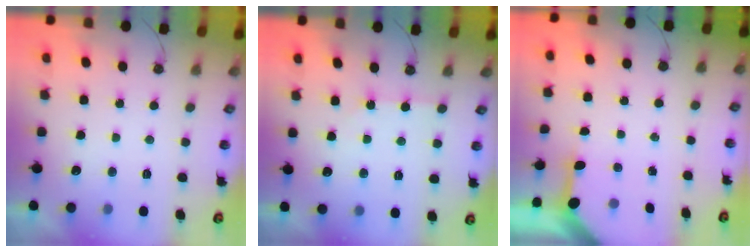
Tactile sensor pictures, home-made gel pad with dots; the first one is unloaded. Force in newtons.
{"total": 4.2, "press": 4.2, "slide": 0.6}
{"total": 3.3, "press": 3.3, "slide": 0.3}